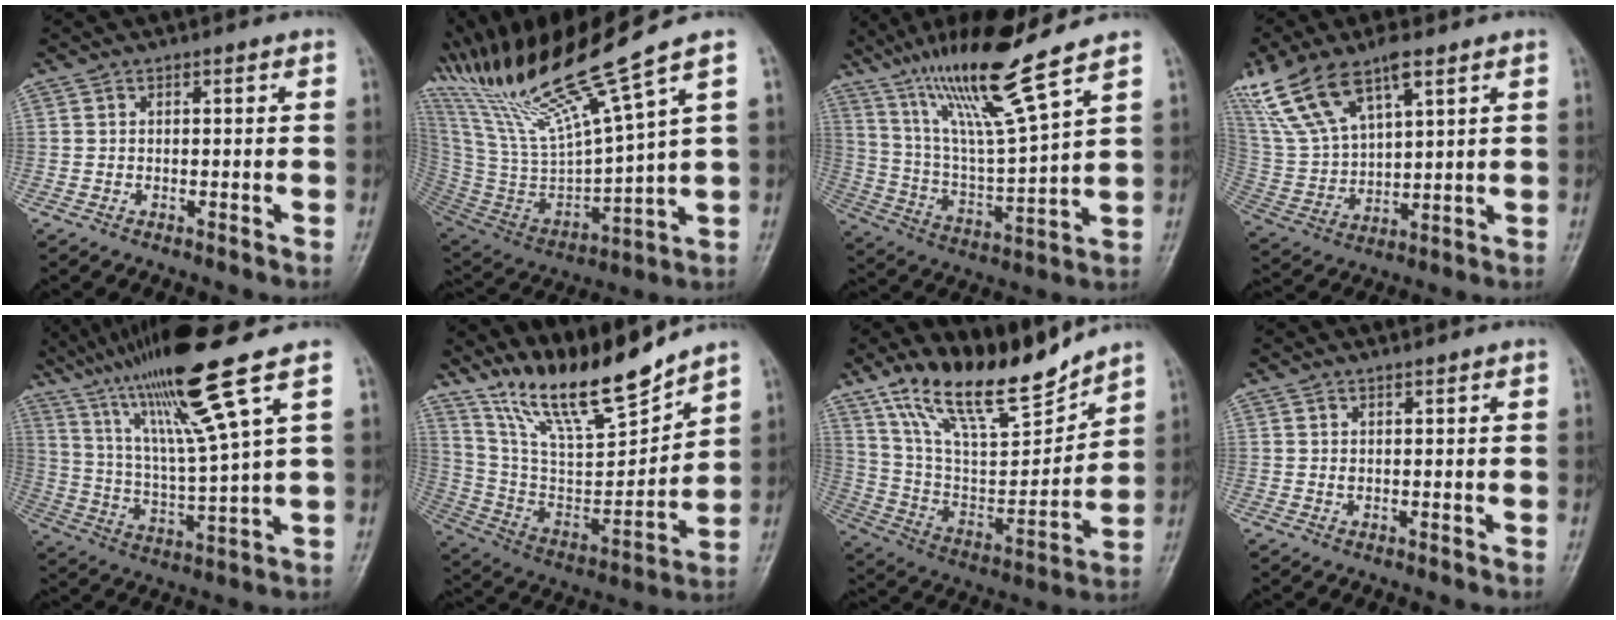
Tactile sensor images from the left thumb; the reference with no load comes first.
{"total": 23.2, "force": [17.4, 0.4, 15.3], "torque": [-0.283, -0.064, 0.344]}
{"total": 17.5, "force": [12.3, 0.6, 12.4], "torque": [-0.214, -0.060, 0.229]}
{"total": 16.0, "force": [9.9, 6.4, 10.8], "torque": [-0.215, -0.025, 0.204]}
{"total": 17.5, "force": [11.1, -0.9, 13.6], "torque": [-0.241, -0.043, 0.202]}
{"total": 18.4, "force": [15.7, 3.2, 8.9], "torque": [-0.127, -0.094, 0.299]}
{"total": 19.5, "force": [15.7, 5.4, 10.1], "torque": [-0.135, -0.088, 0.290]}
{"total": 0.6, "force": [0.5, 0.2, 0.4], "torque": [-0.006, -0.004, 0.010]}